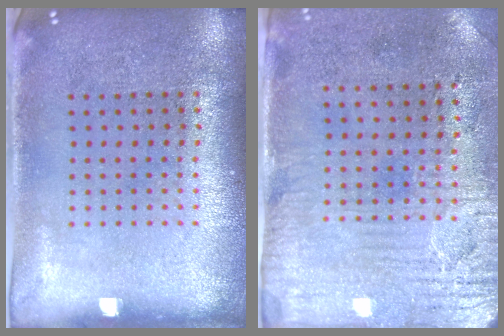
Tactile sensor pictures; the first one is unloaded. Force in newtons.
{"total": 3.2, "press": 2.7, "slide": 1.8}